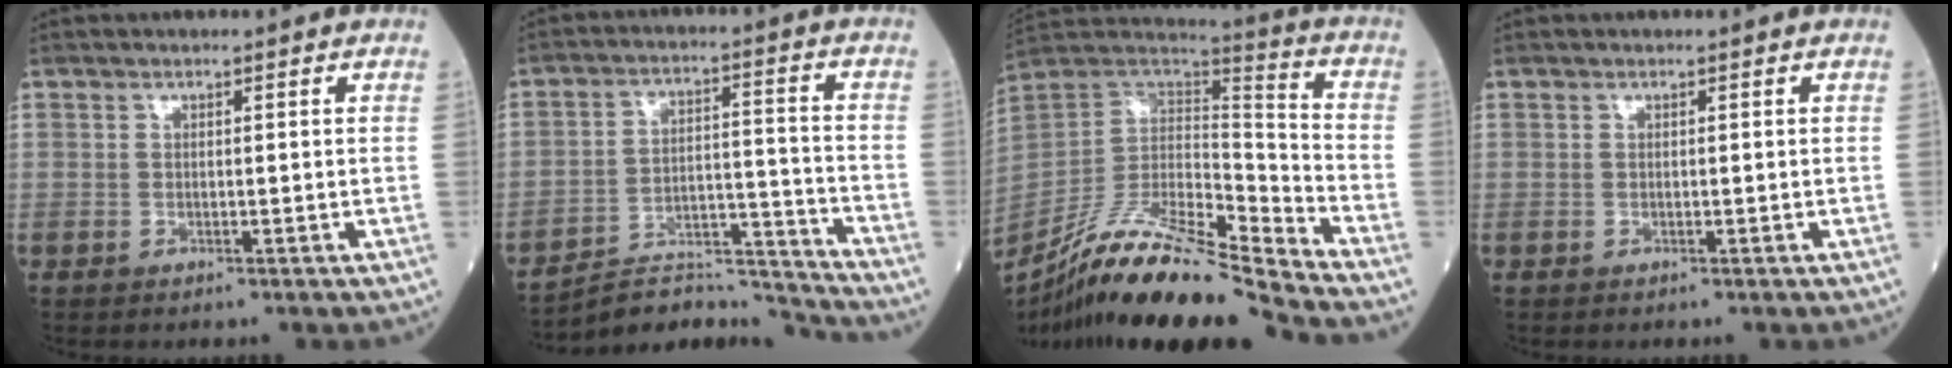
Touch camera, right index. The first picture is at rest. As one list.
[{"total": 6.3, "force": [-6.2, -0.1, -1.4], "torque": [0.023, 0.015, -0.099]}, {"total": 20.5, "force": [-17.4, 0.6, 10.9], "torque": [-0.226, 0.000, -0.324]}, {"total": 0.0}]